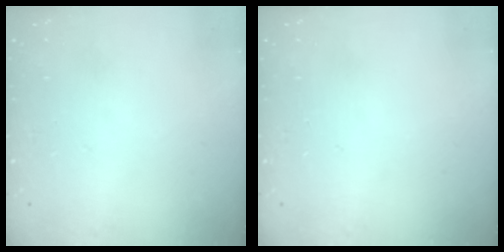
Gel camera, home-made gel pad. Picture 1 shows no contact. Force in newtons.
{"total": 0.0}